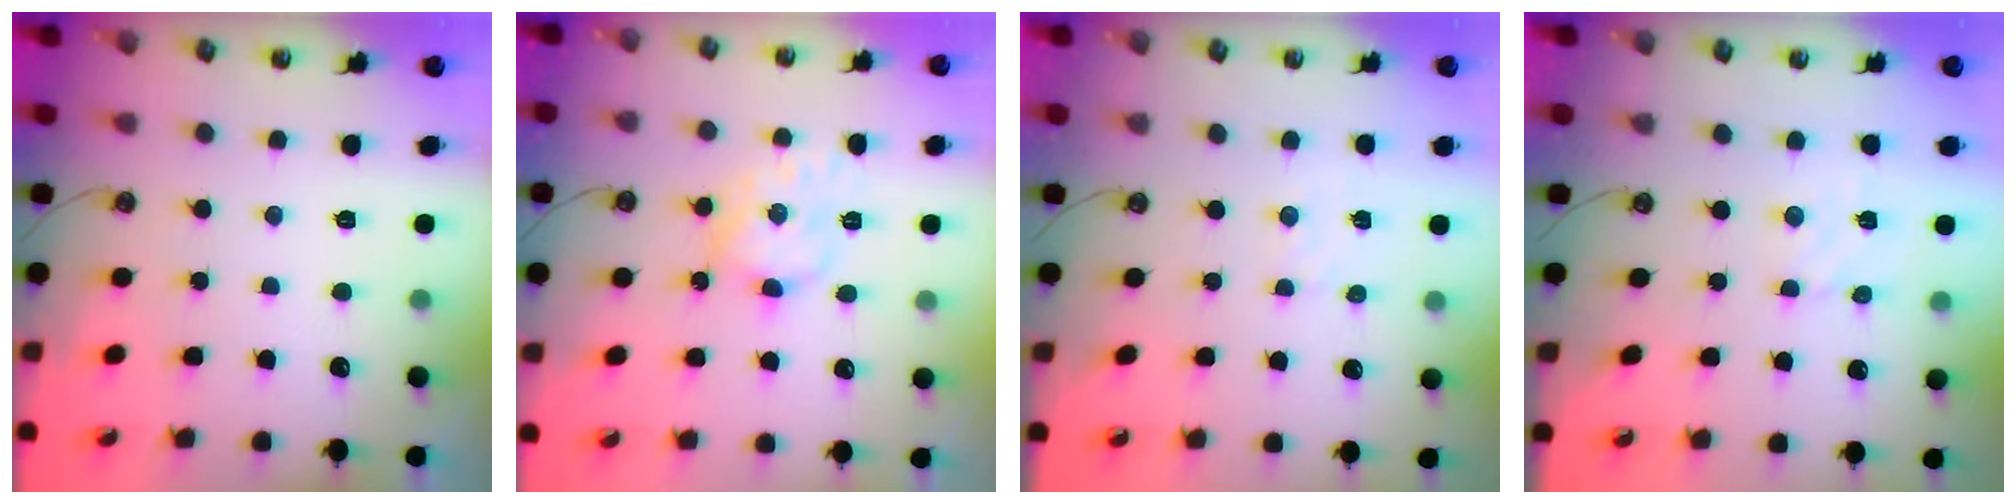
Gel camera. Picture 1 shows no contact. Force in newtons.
{"total": 8.7, "press": 8.7, "slide": 0.2}
{"total": 2.9, "press": 2.9, "slide": 0.5}
{"total": 3.2, "press": 3.1, "slide": 0.5}